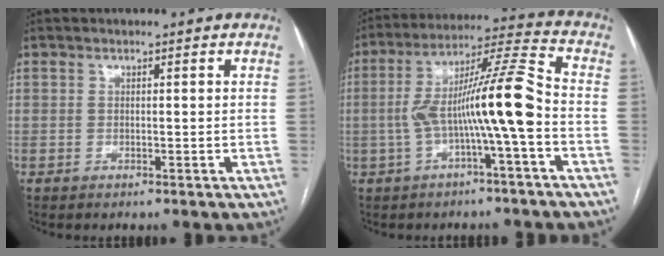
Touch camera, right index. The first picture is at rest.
{"total": 12.6, "force": [-2.5, -0.2, 12.4], "torque": [-0.223, 0.033, -0.045]}